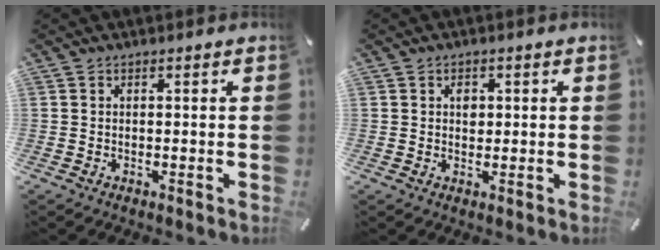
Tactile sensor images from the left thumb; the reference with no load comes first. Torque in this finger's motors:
{"motor_torque": [0.12, 0.38, 0.17, -0.24, 0.06]}